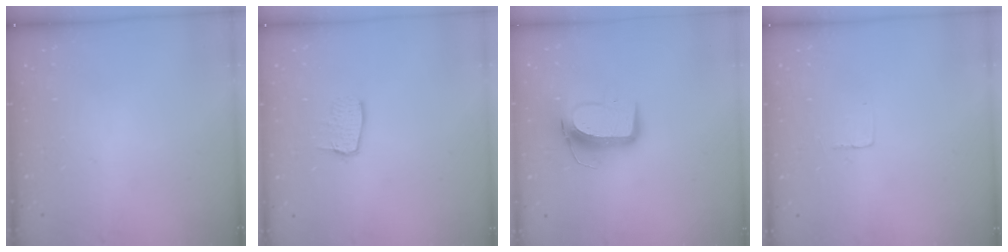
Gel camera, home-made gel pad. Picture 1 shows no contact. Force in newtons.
{"total": 6.8, "press": 6.8, "slide": 0.5}
{"total": 11.1, "press": 11.0, "slide": 1.2}
{"total": 1.9, "press": 1.9, "slide": 0.1}